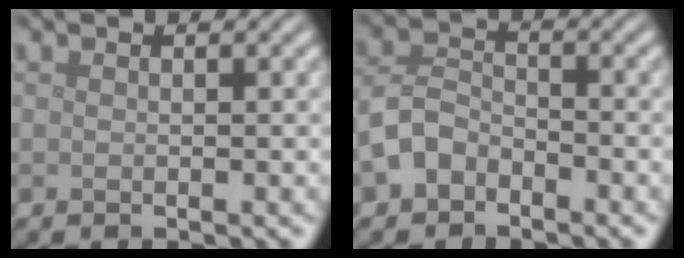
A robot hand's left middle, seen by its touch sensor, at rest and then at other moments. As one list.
[{"total": 3.3, "force": [-1.9, 2.2, 1.6], "torque": [-0.035, 0.009, -0.049]}]